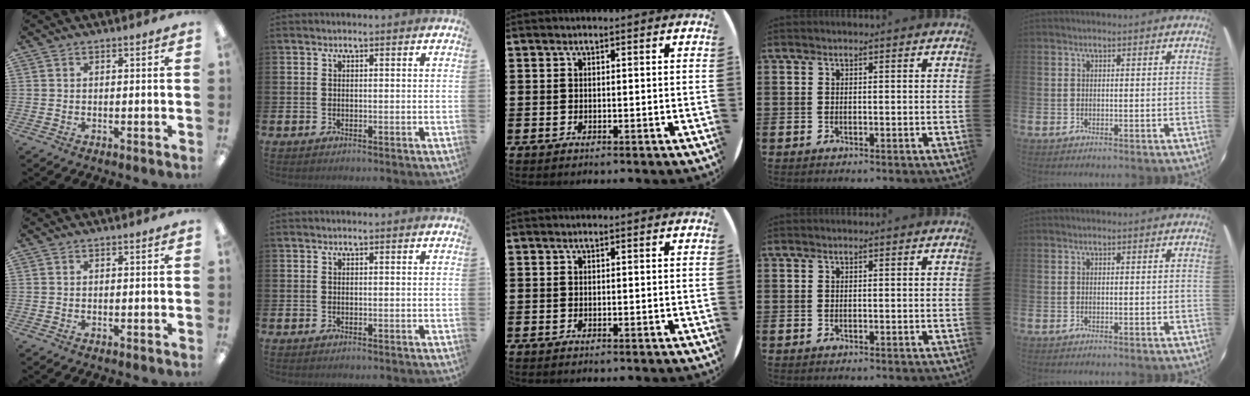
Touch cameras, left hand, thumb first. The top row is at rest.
{}